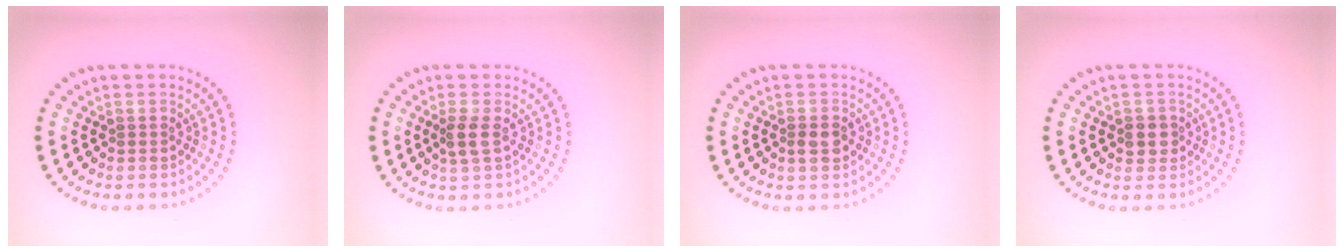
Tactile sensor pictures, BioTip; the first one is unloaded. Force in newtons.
{"total": 1.4, "press": 1.4, "slide": 0.5}
{"total": 1.6, "press": 1.6, "slide": 0.3}
{"total": 1.9, "press": 1.8, "slide": 0.5}